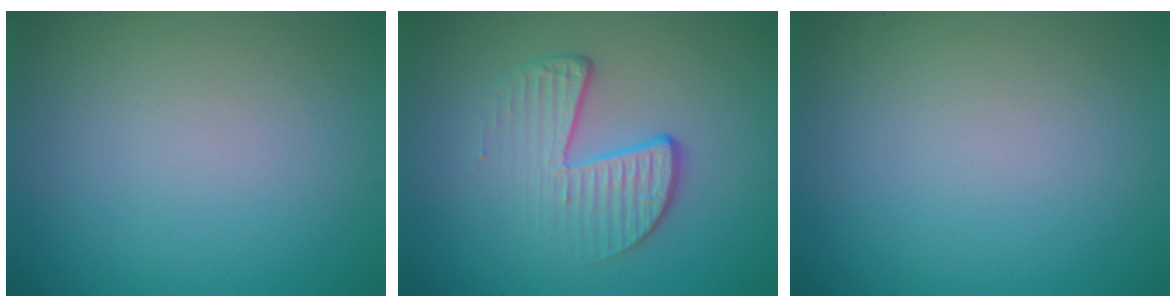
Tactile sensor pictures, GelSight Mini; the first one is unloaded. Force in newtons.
{"total": 4.2, "press": 2.6, "slide": 3.3}
{"total": 0.0}